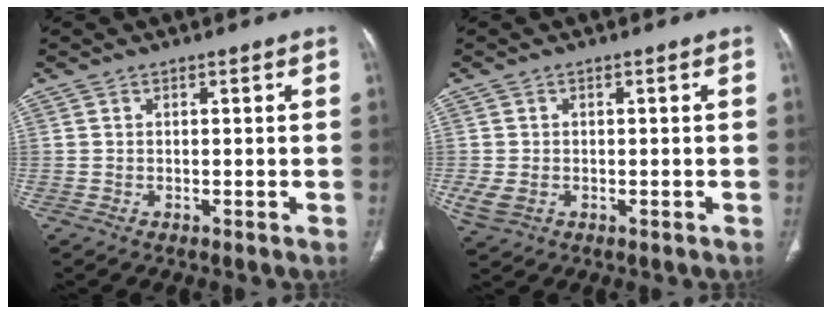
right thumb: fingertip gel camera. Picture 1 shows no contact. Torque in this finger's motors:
{"motor_torque": [0.45, 0.73, 0.29, -0.10, 0.19]}